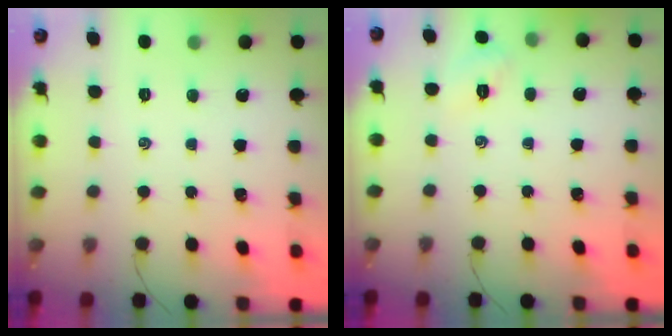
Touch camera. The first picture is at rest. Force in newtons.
{"total": 2.7, "press": 2.6, "slide": 0.8}